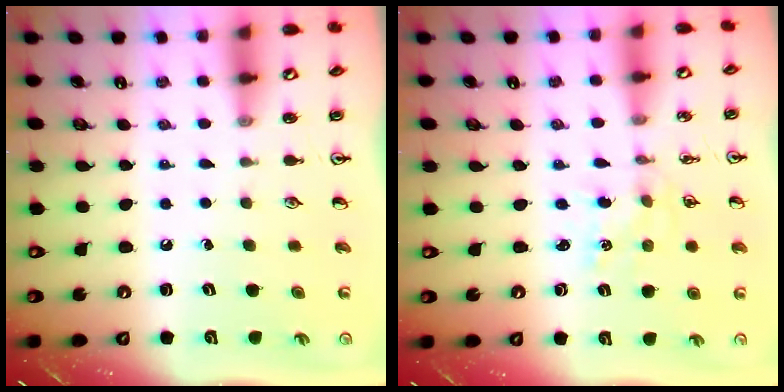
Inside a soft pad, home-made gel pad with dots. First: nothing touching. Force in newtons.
{"total": 1.5, "press": 1.5, "slide": 0.2}